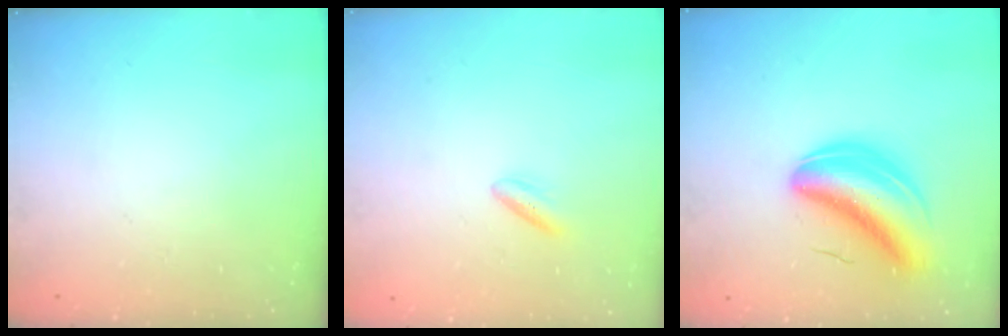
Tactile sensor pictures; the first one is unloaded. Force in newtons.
{"total": 2.5, "press": 2.2, "slide": 1.2}
{"total": 9.9, "press": 9.5, "slide": 2.8}